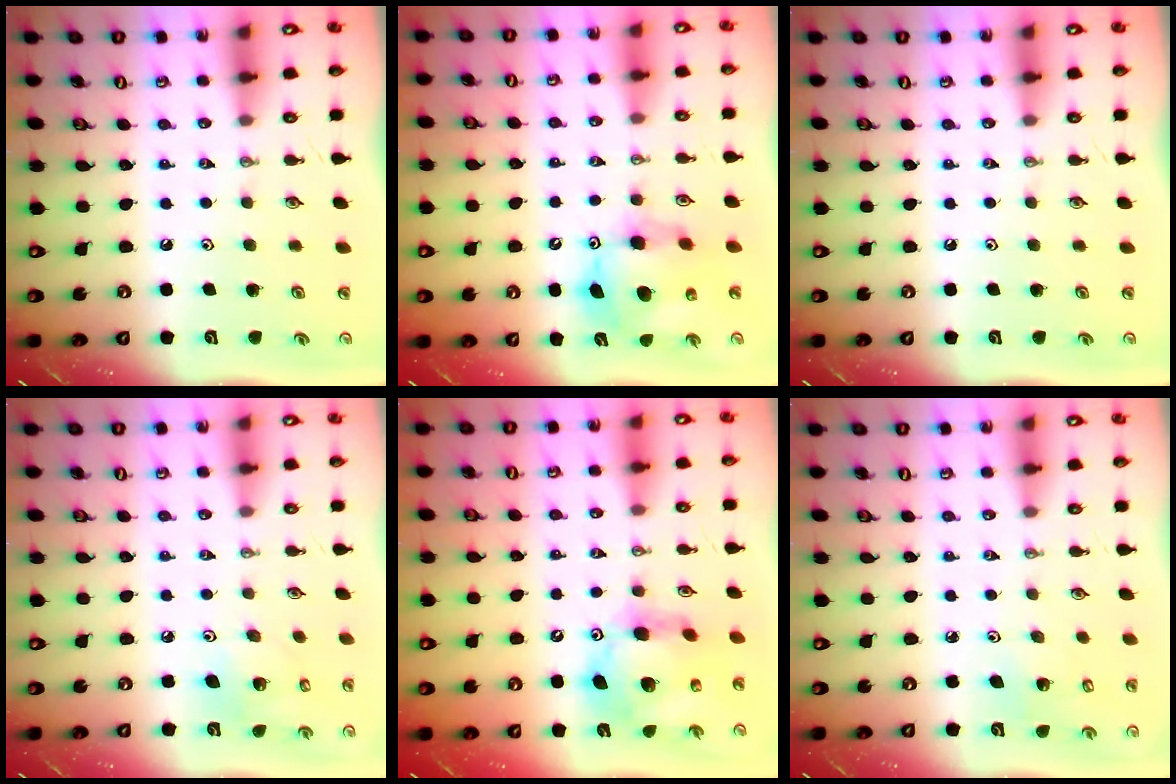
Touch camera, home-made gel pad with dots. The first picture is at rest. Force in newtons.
{"total": 11.5, "press": 11.5, "slide": 0.9}
{"total": 0.0}
{"total": 6.5, "press": 6.1, "slide": 2.4}
{"total": 15.2, "press": 15.1, "slide": 1.5}
{"total": 3.0, "press": 2.6, "slide": 1.6}